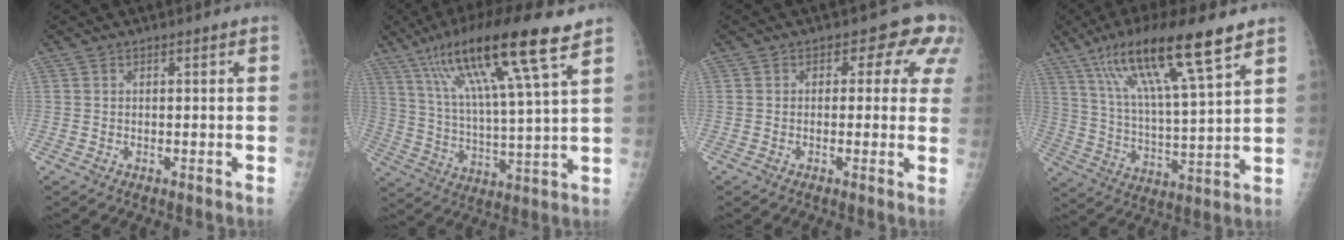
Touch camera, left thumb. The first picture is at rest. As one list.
[{"total": 19.7, "force": [11.3, 2.2, 16.0], "torque": [-0.285, -0.026, 0.197]}, {"total": 7.2, "force": [2.5, 4.7, 4.9], "torque": [-0.003, 0.003, 0.012]}, {"total": 18.7, "force": [11.5, 2.8, 14.5], "torque": [-0.254, -0.034, 0.208]}]